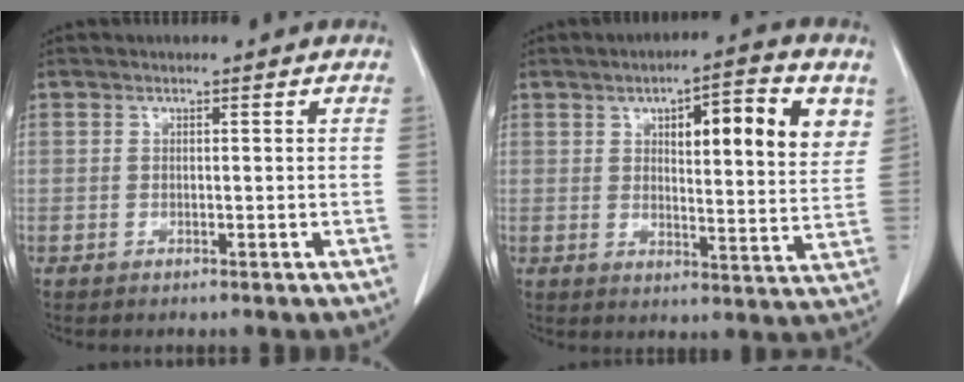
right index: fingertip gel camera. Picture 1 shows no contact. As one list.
[{"total": 13.2, "force": [5.5, 3.0, 11.6], "torque": [-0.157, 0.008, 0.075]}]